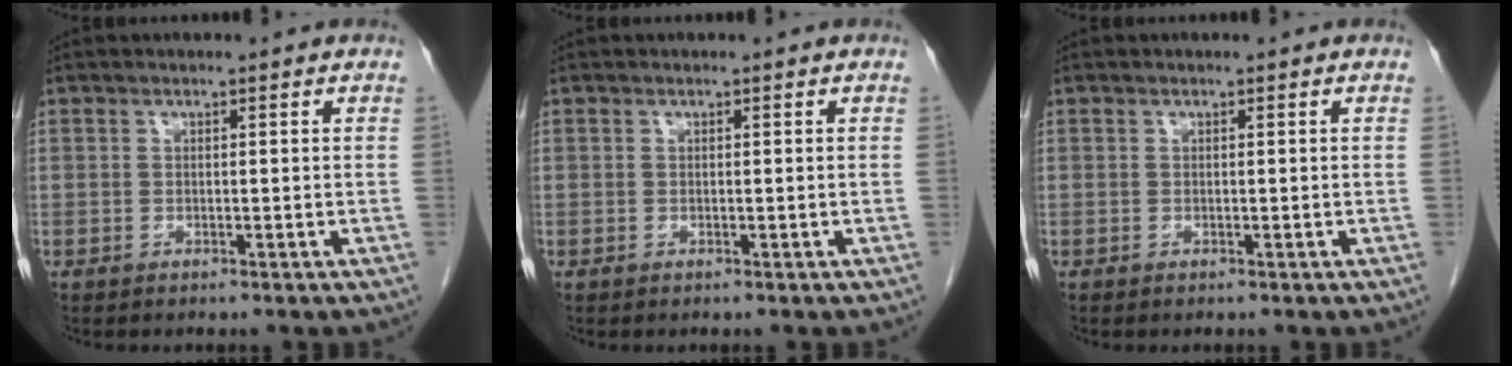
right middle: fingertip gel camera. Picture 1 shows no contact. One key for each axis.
{"total": 0.0}
{"total": 0.0}